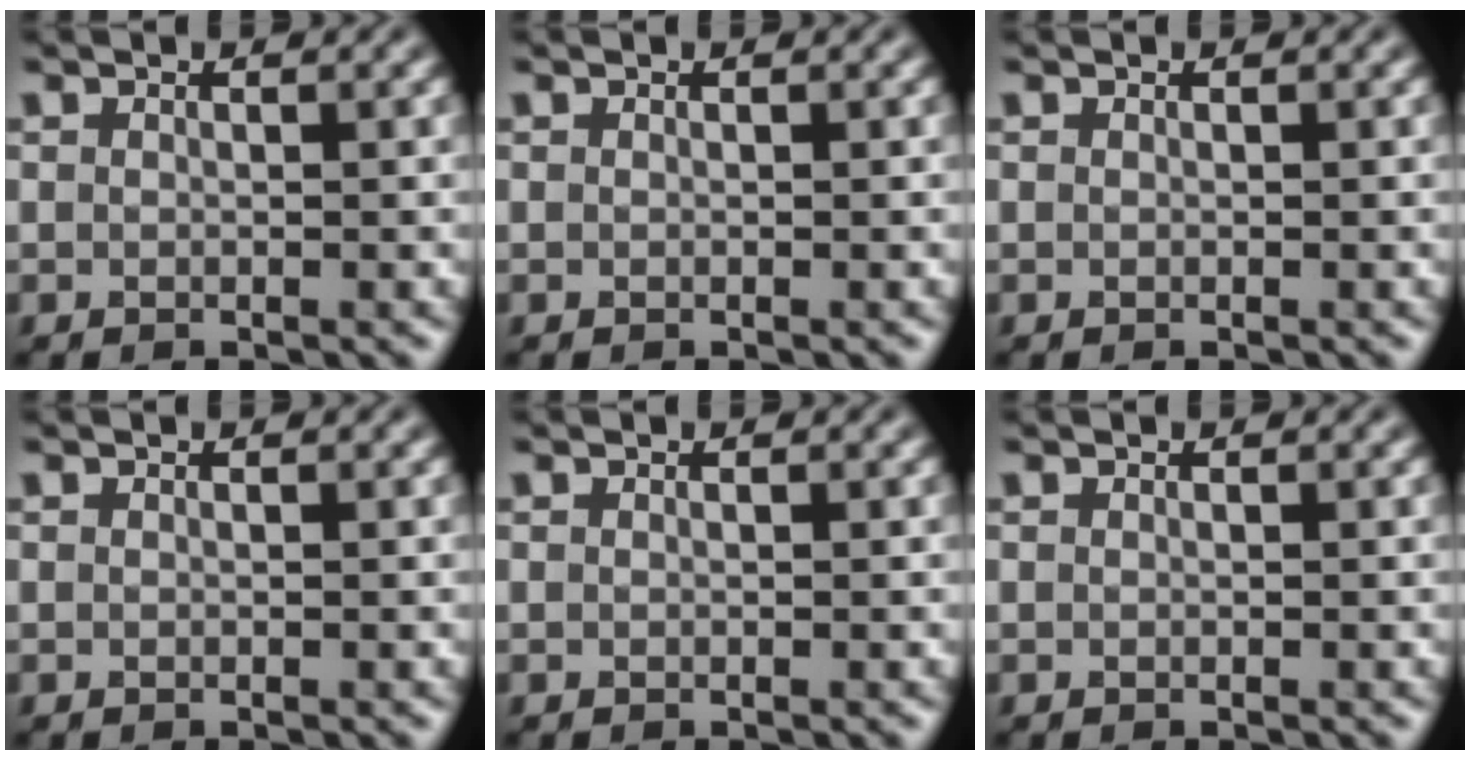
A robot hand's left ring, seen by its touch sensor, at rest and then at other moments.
{"total": 0.0}
{"total": 0.0}
{"total": 0.0}
{"total": 0.0}
{"total": 0.0}